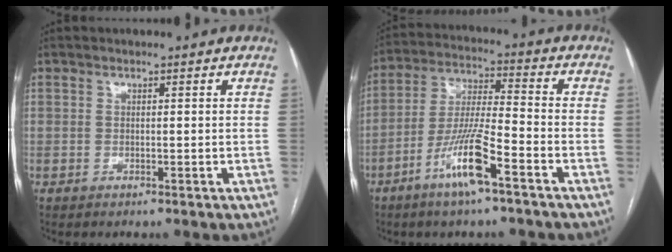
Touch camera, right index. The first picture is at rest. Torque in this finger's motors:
{"motor_torque": [1.41, -0.73, 0.89, 0.21]}